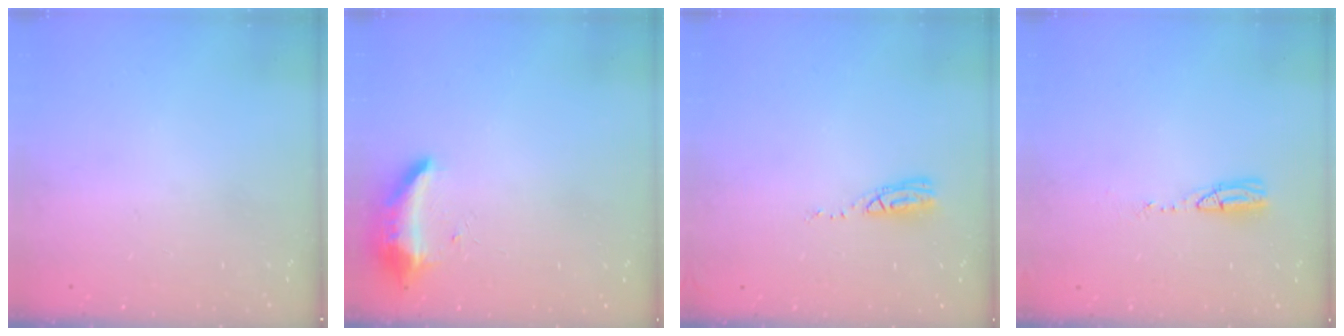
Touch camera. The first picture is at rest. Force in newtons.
{"total": 9.6, "press": 9.0, "slide": 3.4}
{"total": 7.6, "press": 7.6, "slide": 0.7}
{"total": 6.2, "press": 5.8, "slide": 2.2}